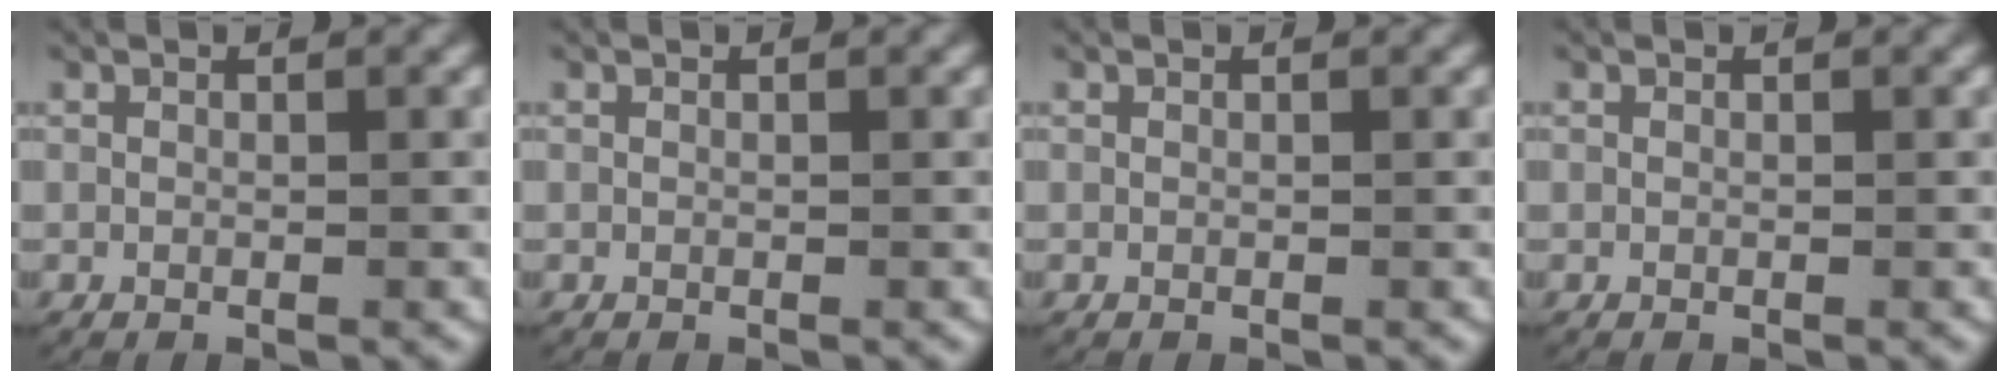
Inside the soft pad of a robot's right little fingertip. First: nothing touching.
{"total": 0.0}
{"total": 0.0}
{"total": 0.0}